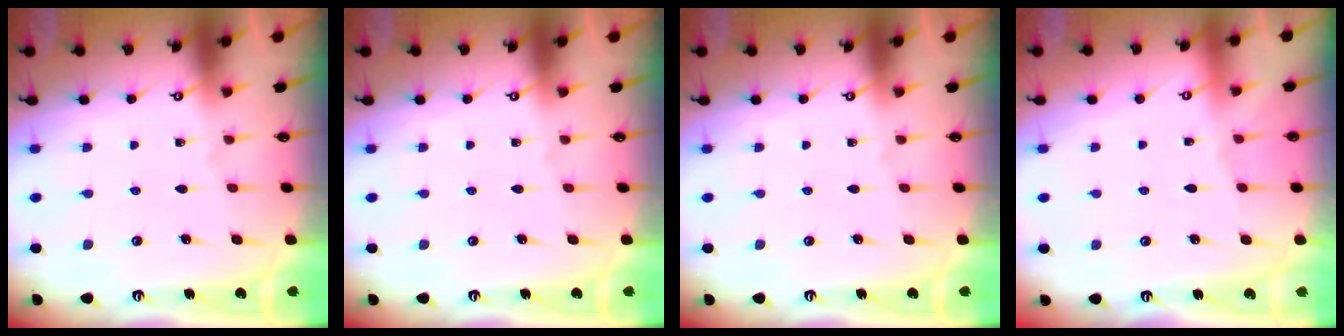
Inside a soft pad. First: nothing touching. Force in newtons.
{"total": 0.0}
{"total": 0.0}
{"total": 1.9, "press": 1.8, "slide": 0.5}